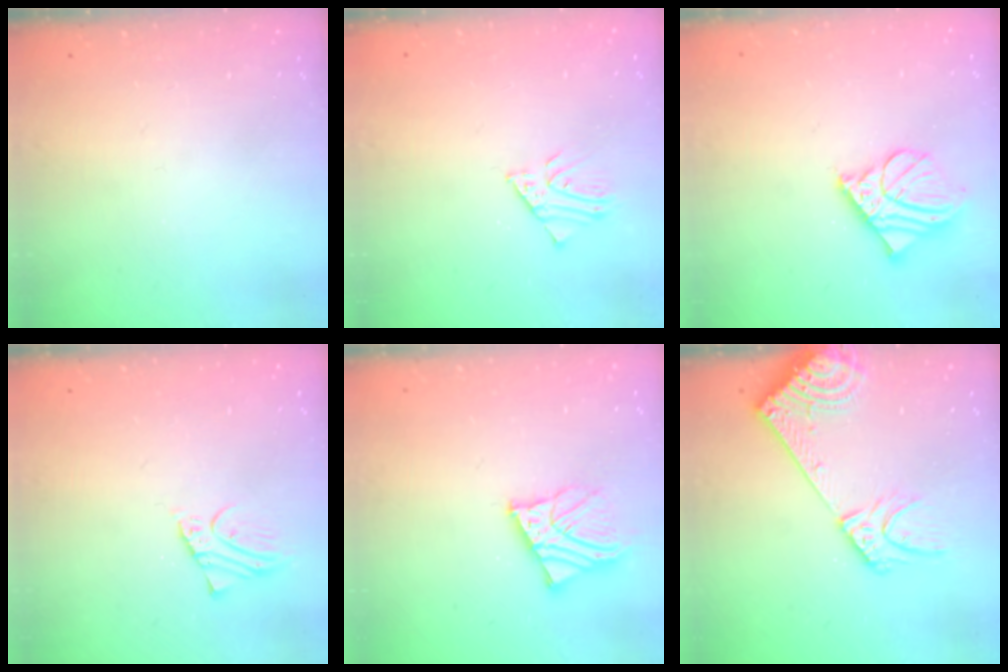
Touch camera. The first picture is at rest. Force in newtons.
{"total": 3.2, "press": 3.1, "slide": 0.3}
{"total": 9.2, "press": 8.9, "slide": 2.4}
{"total": 2.6, "press": 2.6, "slide": 0.0}
{"total": 7.5, "press": 7.5, "slide": 0.7}
{"total": 14.2, "press": 13.9, "slide": 3.0}